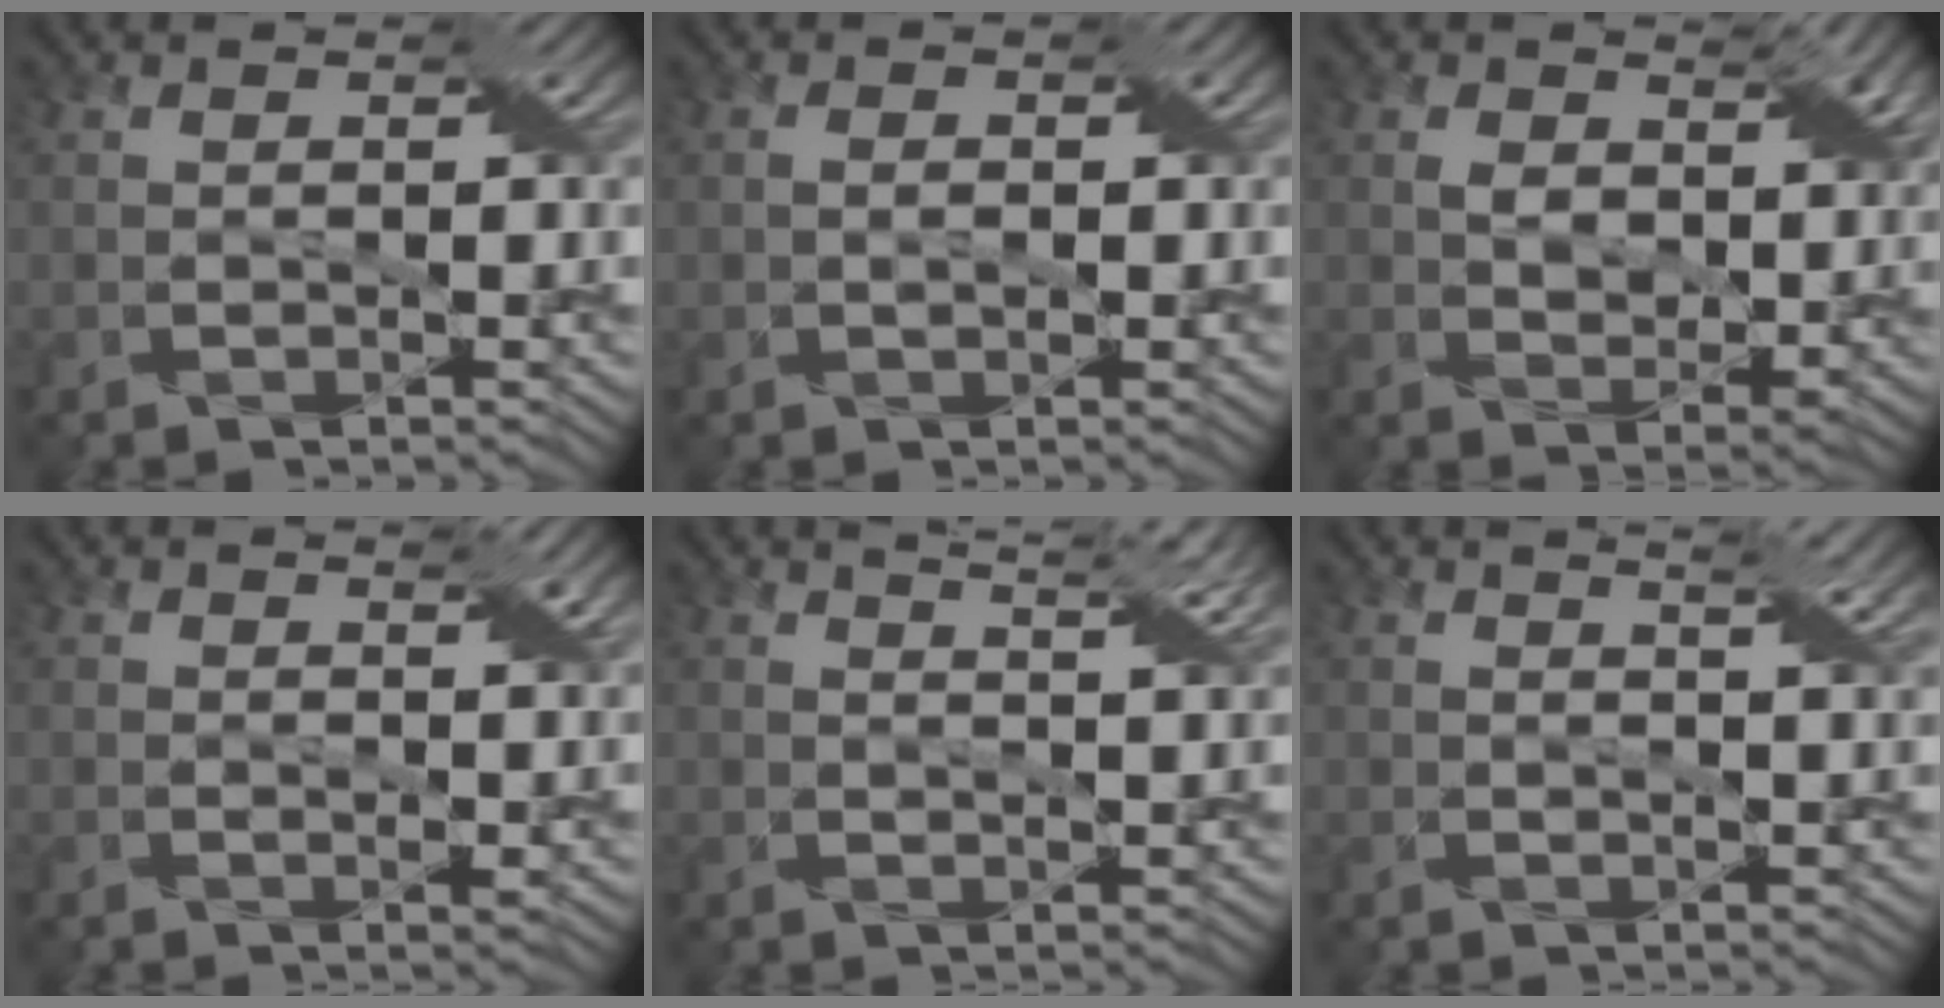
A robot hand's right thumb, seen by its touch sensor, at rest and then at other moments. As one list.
[{"total": 1.7, "force": [0.0, 1.0, 1.3], "torque": [-0.021, -0.001, 0.005]}, {"total": 5.9, "force": [2.3, 3.8, 3.9], "torque": [-0.074, -0.010, 0.038]}, {"total": 2.0, "force": [0.9, 0.6, 1.7], "torque": [-0.029, -0.003, 0.018]}, {"total": 6.1, "force": [4.4, 1.5, 4.1], "torque": [-0.061, 0.012, 0.049]}, {"total": 4.5, "force": [2.9, 1.1, 3.3], "torque": [-0.050, 0.008, 0.029]}]